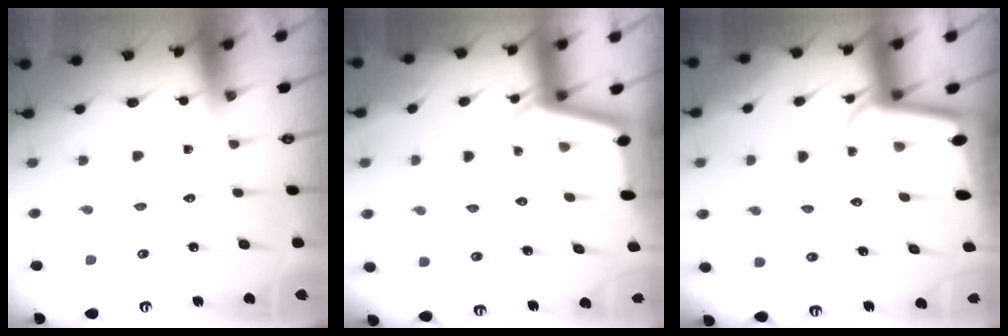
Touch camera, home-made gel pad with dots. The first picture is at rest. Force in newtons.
{"total": 2.9, "press": 2.9, "slide": 0.3}
{"total": 2.6, "press": 2.6, "slide": 0.1}